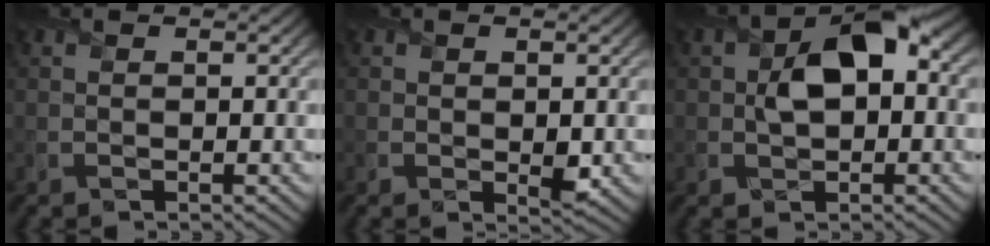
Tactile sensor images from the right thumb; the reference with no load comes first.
{"total": 2.2, "force": [0.0, 1.5, 1.6], "torque": [-0.030, -0.010, 0.005]}
{"total": 7.3, "force": [0.4, 4.4, 5.8], "torque": [-0.096, 0.006, 0.004]}